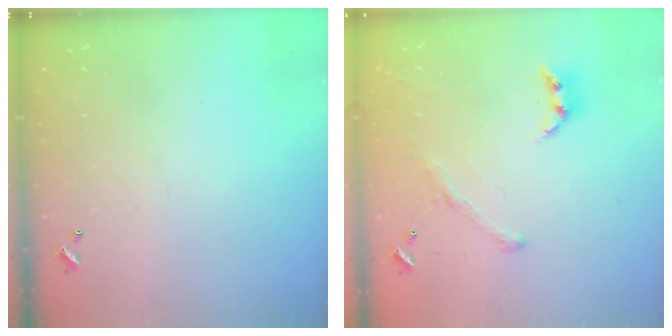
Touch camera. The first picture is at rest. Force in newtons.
{"total": 1.2, "press": 0.6, "slide": 1.0}